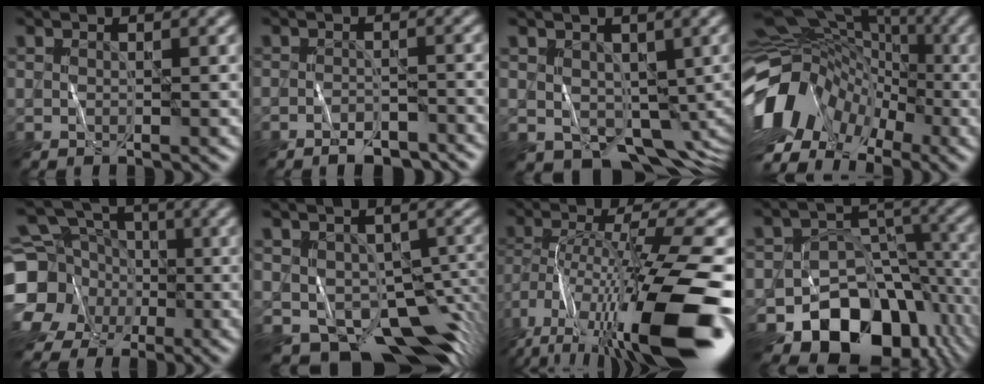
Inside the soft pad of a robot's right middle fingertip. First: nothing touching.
{"total": 3.5, "force": [-3.0, 1.2, 1.4], "torque": [-0.015, -0.002, -0.045]}
{"total": 6.6, "force": [-1.5, 4.7, 4.3], "torque": [-0.063, -0.024, -0.017]}
{"total": 13.2, "force": [-4.4, 9.4, 8.1], "torque": [-0.160, 0.004, -0.083]}
{"total": 14.0, "force": [-3.8, 12.5, 5.2], "torque": [-0.151, -0.015, -0.096]}
{"total": 11.3, "force": [-5.9, 6.2, 7.4], "torque": [-0.106, -0.025, -0.087]}
{"total": 16.2, "force": [-8.5, 3.3, 13.4], "torque": [-0.253, -0.001, -0.141]}
{"total": 14.1, "force": [-7.8, 9.7, 6.6], "torque": [-0.102, -0.003, -0.118]}